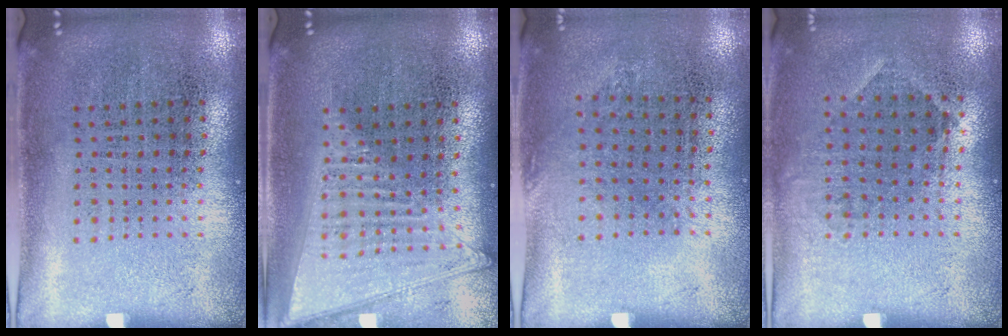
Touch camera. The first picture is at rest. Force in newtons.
{"total": 1.4, "press": 1.3, "slide": 0.5}
{"total": 0.9, "press": 0.7, "slide": 0.6}
{"total": 0.9, "press": 0.6, "slide": 0.6}